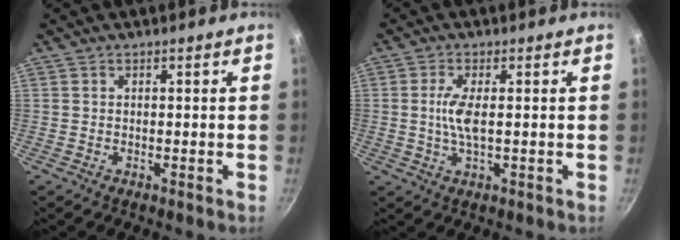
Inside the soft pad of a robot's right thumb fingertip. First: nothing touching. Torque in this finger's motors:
{"motor_torque": [1.10, 0.47, 0.59, 0.07, 0.05]}